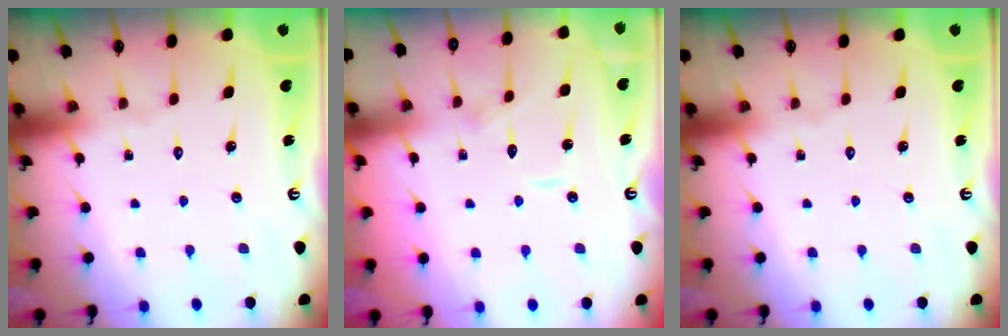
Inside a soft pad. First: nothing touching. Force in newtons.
{"total": 6.7, "press": 6.7, "slide": 0.7}
{"total": 0.0}